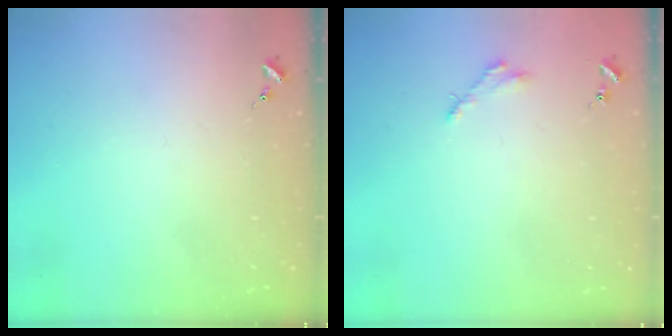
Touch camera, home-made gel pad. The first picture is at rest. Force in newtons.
{"total": 2.8, "press": 2.8, "slide": 0.3}